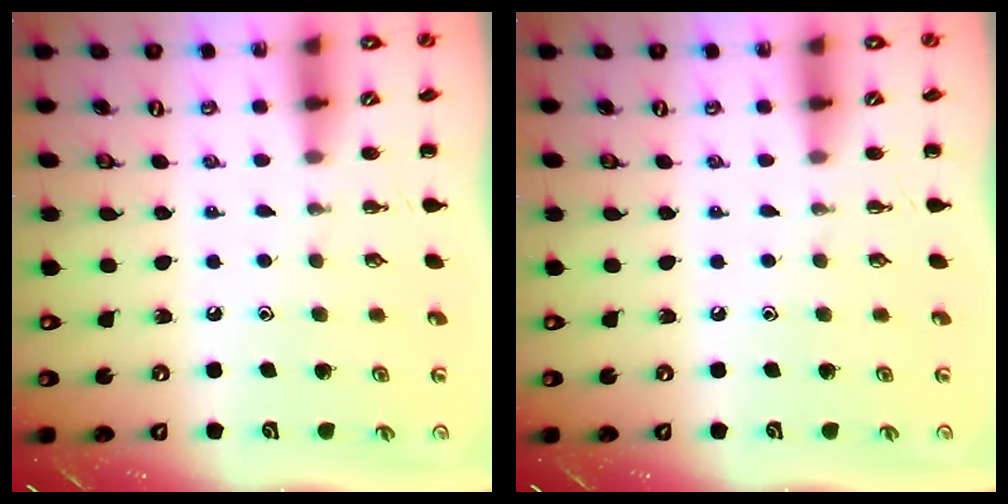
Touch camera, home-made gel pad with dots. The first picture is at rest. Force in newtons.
{"total": 0.0}